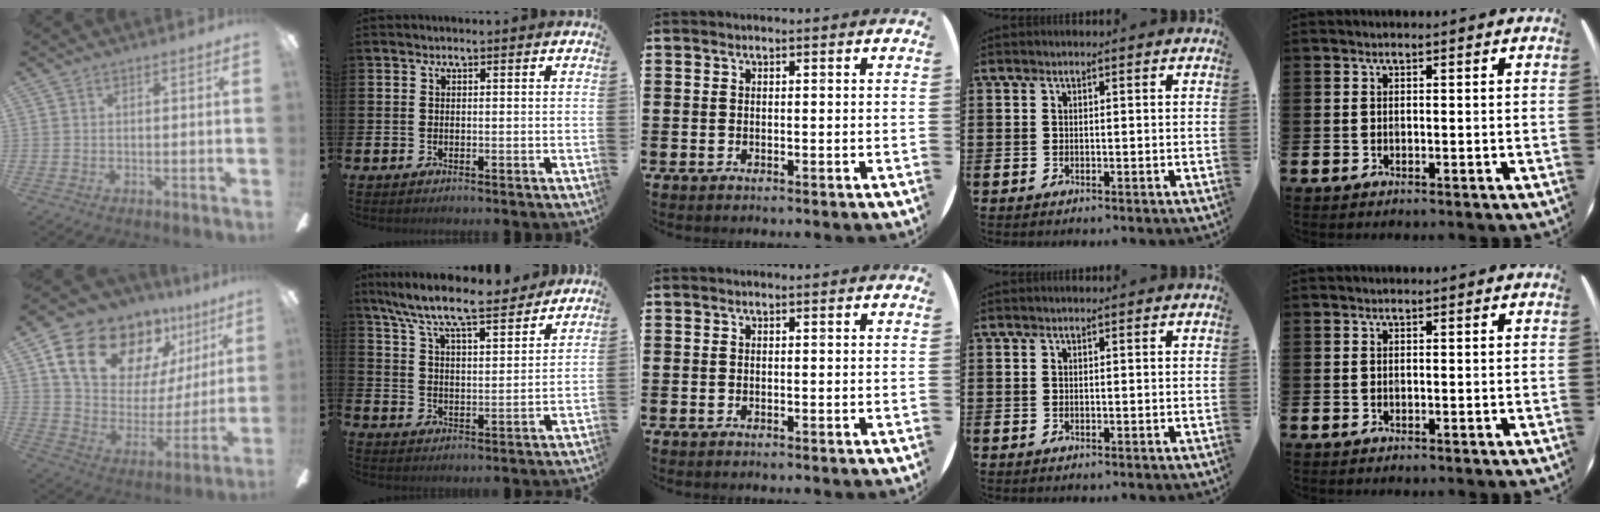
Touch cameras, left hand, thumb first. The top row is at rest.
{"thumb": {"total": 19.4, "force": [13.3, 11.4, 8.4], "torque": [-0.142, -0.086, 0.246]}, "index": {"total": 9.0, "force": [8.3, 1.1, 3.4], "torque": [-0.103, -0.054, 0.143]}}